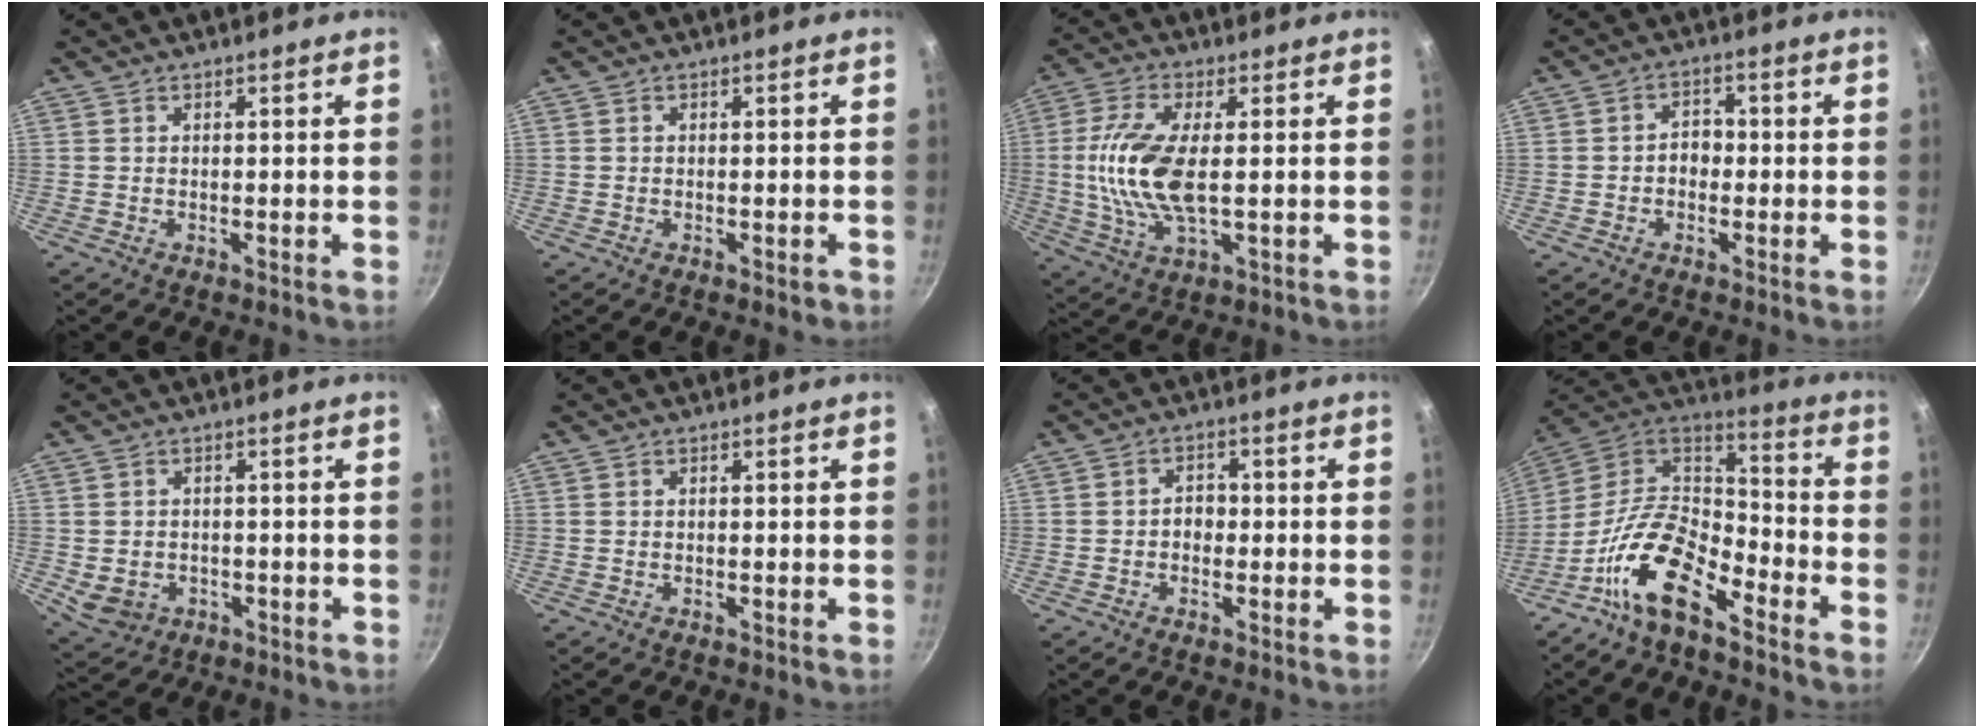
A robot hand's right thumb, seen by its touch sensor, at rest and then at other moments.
{"total": 1.2, "force": [-0.6, 0.6, 0.9], "torque": [-0.009, 0.006, -0.006]}
{"total": 12.6, "force": [0.3, 5.2, 11.4], "torque": [-0.242, -0.001, 0.004]}
{"total": 3.5, "force": [-0.7, 2.8, 2.0], "torque": [-0.005, 0.013, -0.014]}
{"total": 5.7, "force": [-1.4, 4.7, 2.9], "torque": [-0.042, 0.006, -0.008]}
{"total": 0.0}
{"total": 2.9, "force": [-0.6, 2.4, 1.7], "torque": [-0.004, 0.011, -0.011]}
{"total": 16.4, "force": [-9.8, 7.5, 10.9], "torque": [-0.189, 0.083, -0.206]}